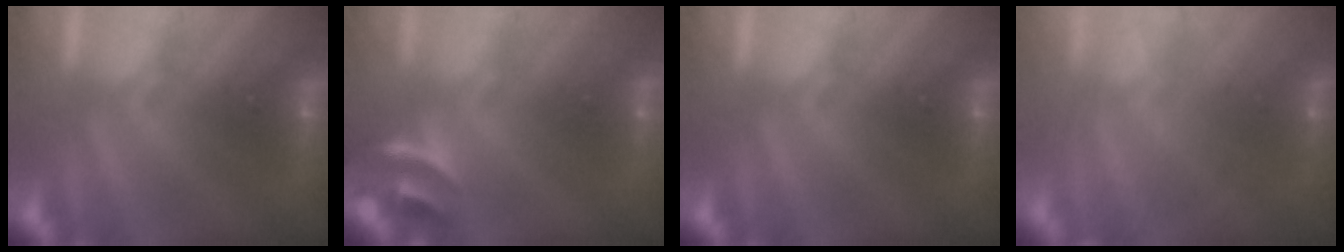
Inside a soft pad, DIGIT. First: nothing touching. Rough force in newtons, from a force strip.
{"total": 2.9}
{"total": 0.0}
{"total": 7.6}